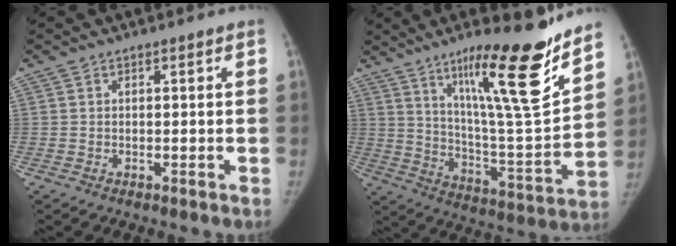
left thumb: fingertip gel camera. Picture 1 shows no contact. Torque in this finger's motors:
{"motor_torque": [0.44, 0.18, 1.51, -1.26, 0.30]}